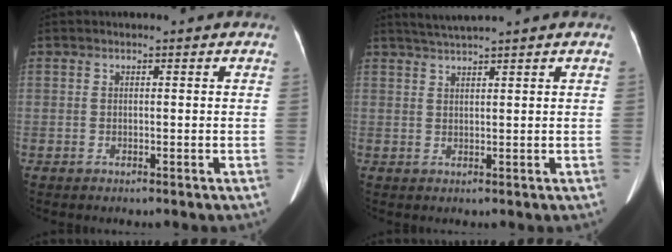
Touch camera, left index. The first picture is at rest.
{"total": 3.2, "force": [2.9, -1.0, 1.1], "torque": [-0.022, 0.013, 0.058]}